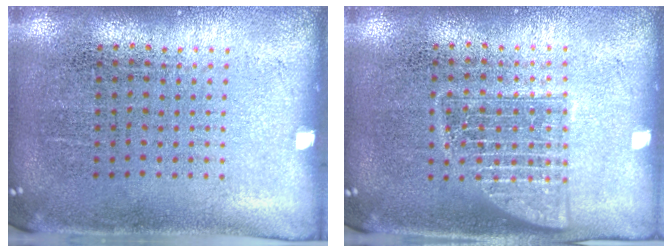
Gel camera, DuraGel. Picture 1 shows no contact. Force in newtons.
{"total": 1.2, "press": 1.2, "slide": 0.2}